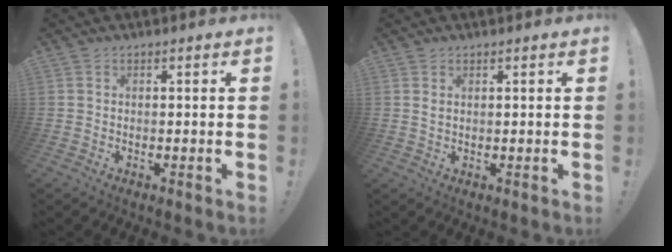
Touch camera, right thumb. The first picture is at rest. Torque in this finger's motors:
{"motor_torque": [-0.24, -0.30, -0.11, 0.09, 0.11]}